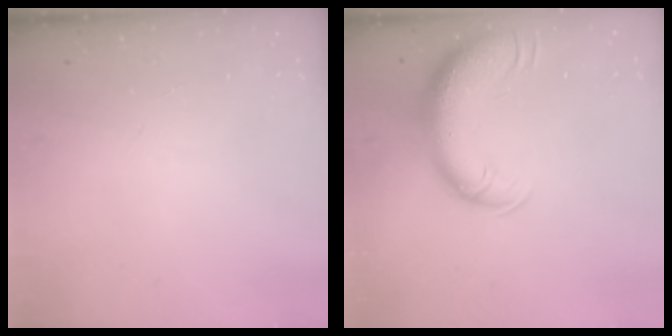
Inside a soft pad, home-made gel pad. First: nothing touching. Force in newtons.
{"total": 13.1, "press": 12.7, "slide": 3.2}